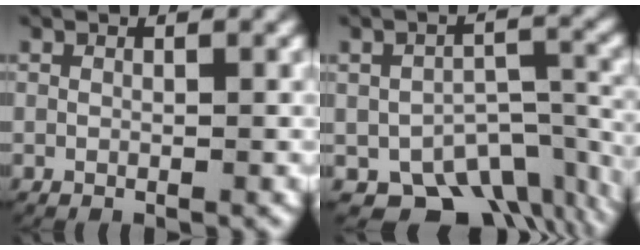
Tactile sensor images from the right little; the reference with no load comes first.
{"total": 10.0, "force": [-6.3, 6.2, 4.7], "torque": [-0.054, -0.018, -0.097]}